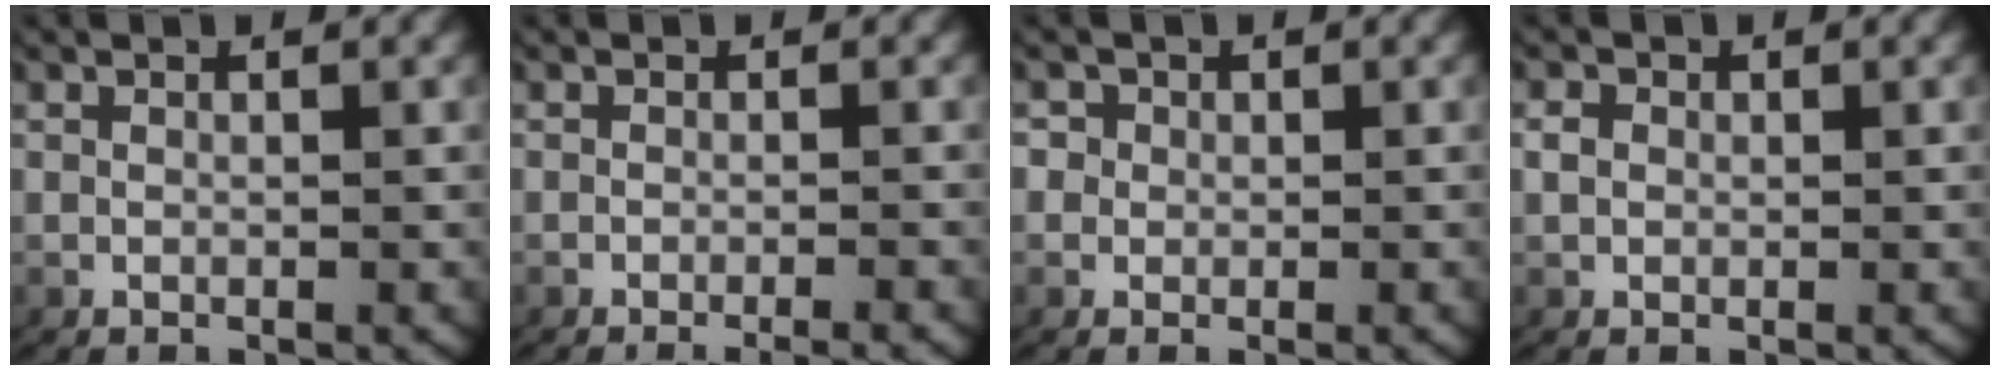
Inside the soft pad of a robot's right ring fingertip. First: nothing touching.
{"total": 2.9, "force": [-2.5, 0.4, 1.6], "torque": [-0.007, 0.004, -0.040]}
{"total": 2.3, "force": [0.2, 2.2, 0.7], "torque": [-0.023, -0.001, -0.001]}
{"total": 1.0, "force": [0.1, 0.9, 0.5], "torque": [-0.018, -0.004, 0.005]}